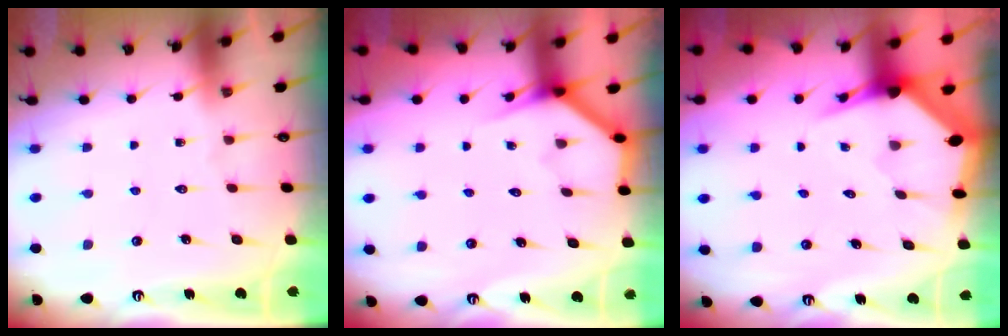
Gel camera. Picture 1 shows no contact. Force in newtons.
{"total": 3.6, "press": 3.6, "slide": 0.3}
{"total": 4.4, "press": 4.4, "slide": 0.2}